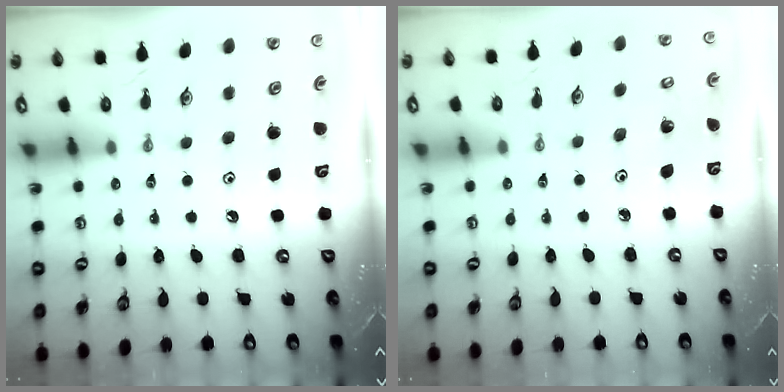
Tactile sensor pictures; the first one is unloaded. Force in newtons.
{"total": 2.3, "press": 2.3, "slide": 0.1}